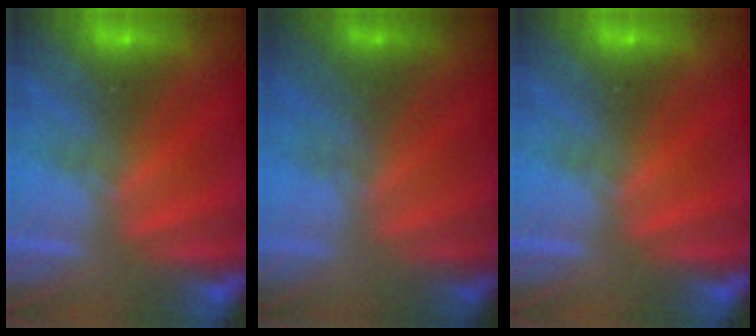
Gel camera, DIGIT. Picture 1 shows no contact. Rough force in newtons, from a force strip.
{"total": 1.8}
{"total": 0.0}